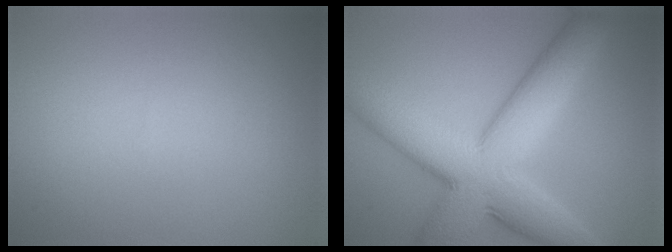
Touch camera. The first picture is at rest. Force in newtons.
{"total": 10.9, "press": 10.9, "slide": 0.0}